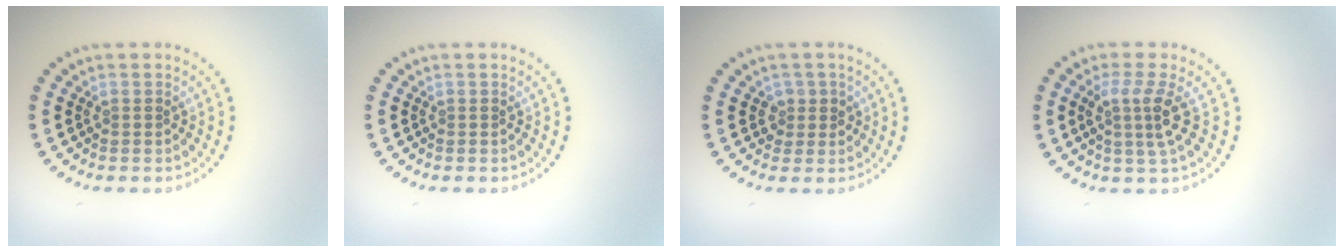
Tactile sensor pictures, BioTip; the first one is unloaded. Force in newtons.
{"total": 0.0}
{"total": 1.4, "press": 1.3, "slide": 0.5}
{"total": 3.0, "press": 2.2, "slide": 2.0}